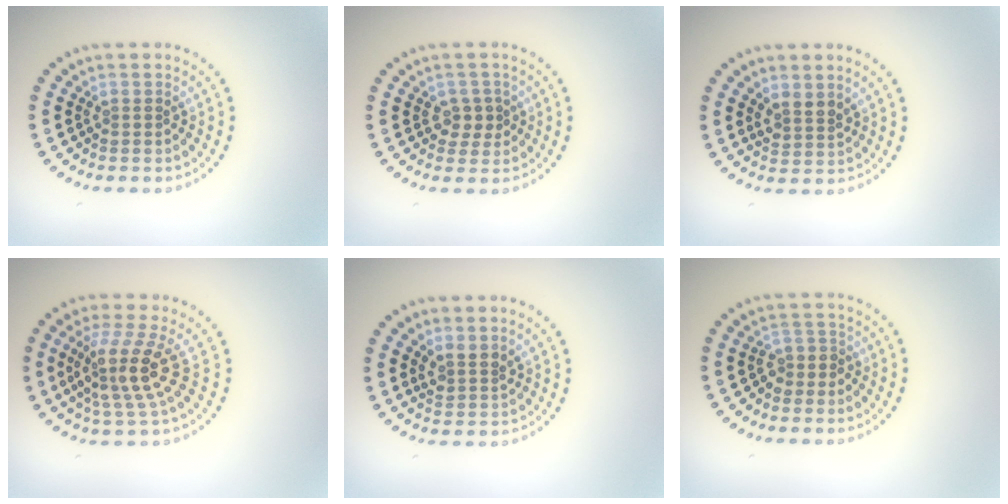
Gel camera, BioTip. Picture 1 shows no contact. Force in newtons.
{"total": 1.8, "press": 1.7, "slide": 0.7}
{"total": 2.0, "press": 1.5, "slide": 1.3}
{"total": 4.3, "press": 3.2, "slide": 2.8}
{"total": 1.7, "press": 1.3, "slide": 1.2}
{"total": 1.8, "press": 1.4, "slide": 1.1}